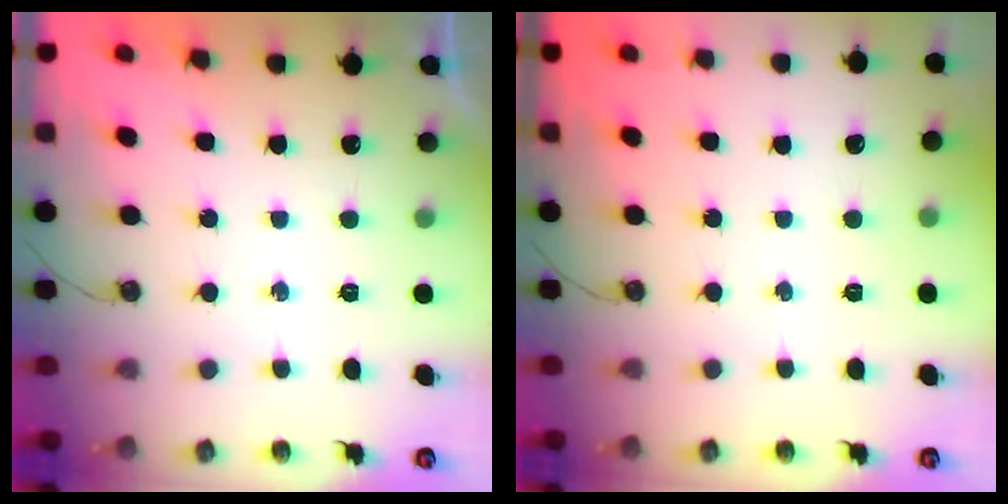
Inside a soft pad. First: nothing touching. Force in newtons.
{"total": 0.0}